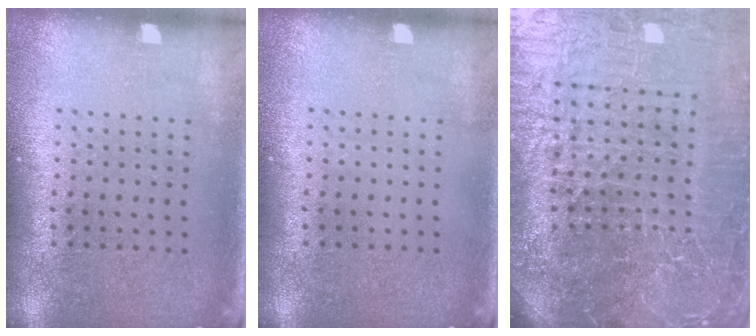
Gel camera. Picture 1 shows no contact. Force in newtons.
{"total": 0.0}
{"total": 7.5, "press": 6.5, "slide": 3.6}